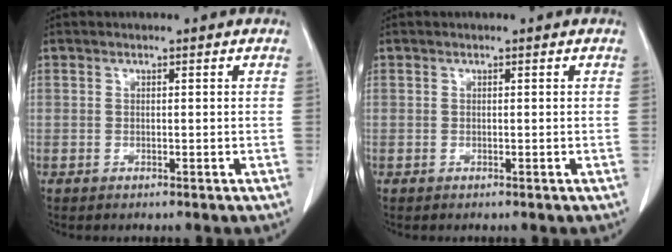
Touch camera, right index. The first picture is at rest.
{"total": 0.0}